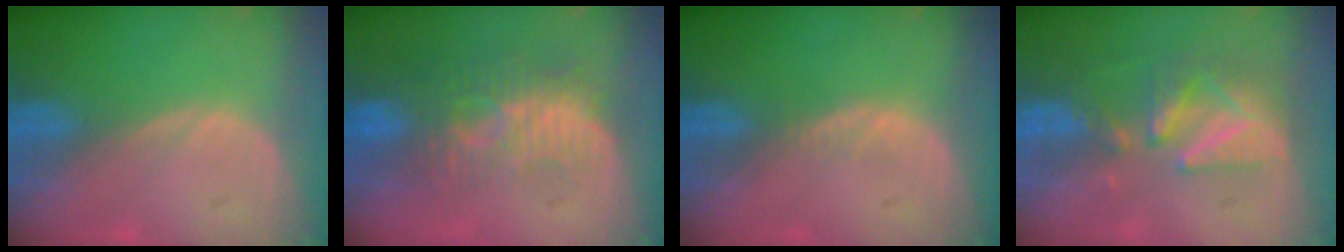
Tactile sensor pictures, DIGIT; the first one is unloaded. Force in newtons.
{"total": 9.1, "press": 8.3, "slide": 3.9}
{"total": 0.8, "press": 0.7, "slide": 0.2}
{"total": 8.7, "press": 7.7, "slide": 3.9}